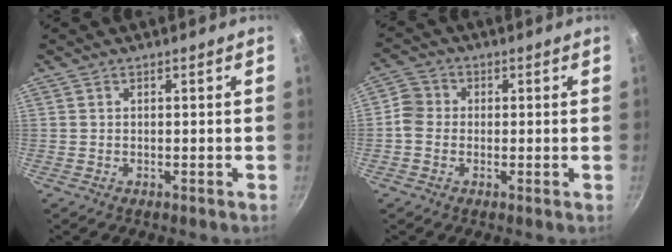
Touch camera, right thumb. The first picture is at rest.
{"total": 4.2, "force": [-0.6, 3.8, 1.8], "torque": [-0.016, 0.012, -0.025]}